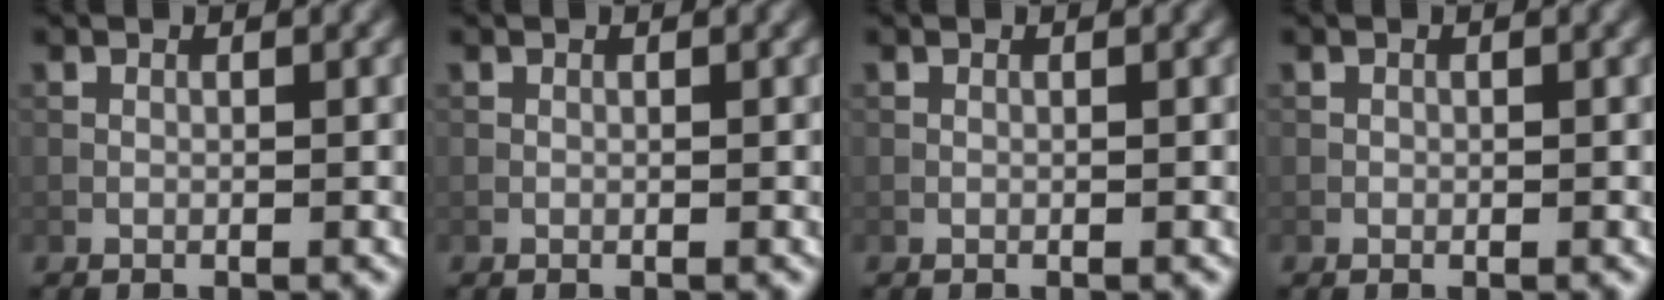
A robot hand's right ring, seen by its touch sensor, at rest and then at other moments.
{"total": 0.0}
{"total": 0.0}
{"total": 0.0}